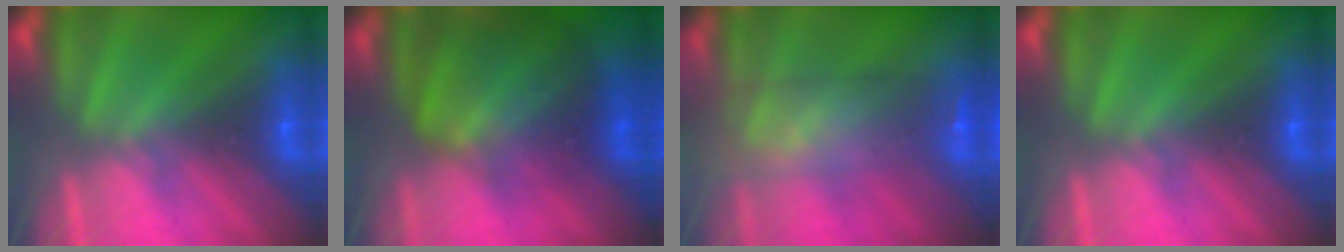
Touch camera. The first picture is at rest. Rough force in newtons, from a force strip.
{"total": 7.6}
{"total": 9.8}
{"total": 0.0}